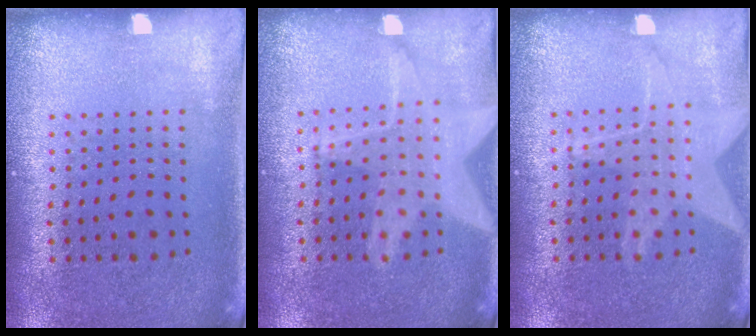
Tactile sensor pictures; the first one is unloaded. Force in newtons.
{"total": 3.2, "press": 3.2, "slide": 0.4}
{"total": 2.4, "press": 2.4, "slide": 0.3}